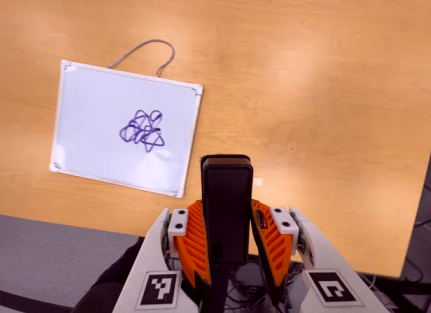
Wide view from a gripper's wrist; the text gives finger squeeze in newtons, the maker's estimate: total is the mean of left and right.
{"total": 4.0, "left": 2.6, "right": 5.4}